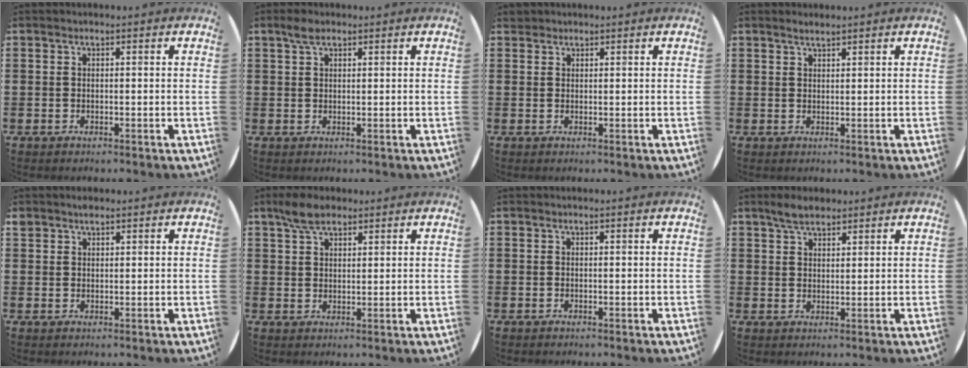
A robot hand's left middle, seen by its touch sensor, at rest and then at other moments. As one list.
[{"total": 2.2, "force": [1.5, 1.1, 1.1], "torque": [-0.018, 0.003, 0.026]}, {"total": 1.0, "force": [0.9, 0.3, -0.1], "torque": [0.000, 0.002, 0.018]}, {"total": 1.3, "force": [1.2, 0.0, 0.4], "torque": [-0.009, 0.002, 0.022]}, {"total": 1.3, "force": [1.1, 0.6, 0.1], "torque": [0.003, -0.001, 0.020]}, {"total": 4.6, "force": [3.6, 2.2, 1.9], "torque": [-0.038, 0.005, 0.066]}, {"total": 0.0}, {"total": 3.5, "force": [2.9, 1.3, 1.3], "torque": [-0.024, 0.001, 0.054]}]